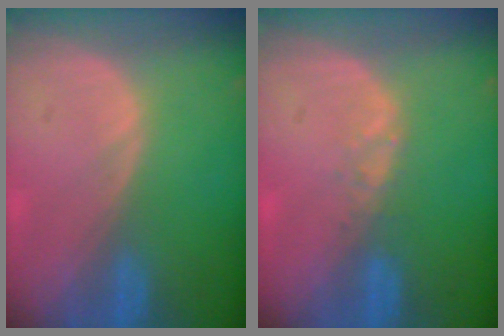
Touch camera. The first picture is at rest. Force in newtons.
{"total": 1.4, "press": 1.4, "slide": 0.2}